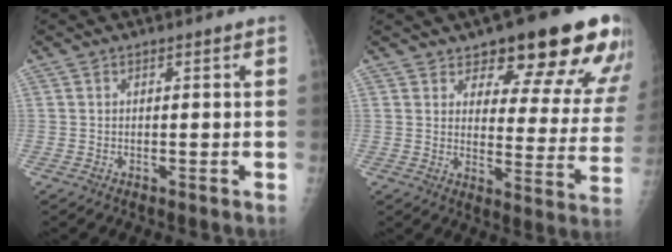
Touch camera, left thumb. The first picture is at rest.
{"total": 19.2, "force": [13.5, 6.6, 12.0], "torque": [-0.106, -0.073, 0.169]}